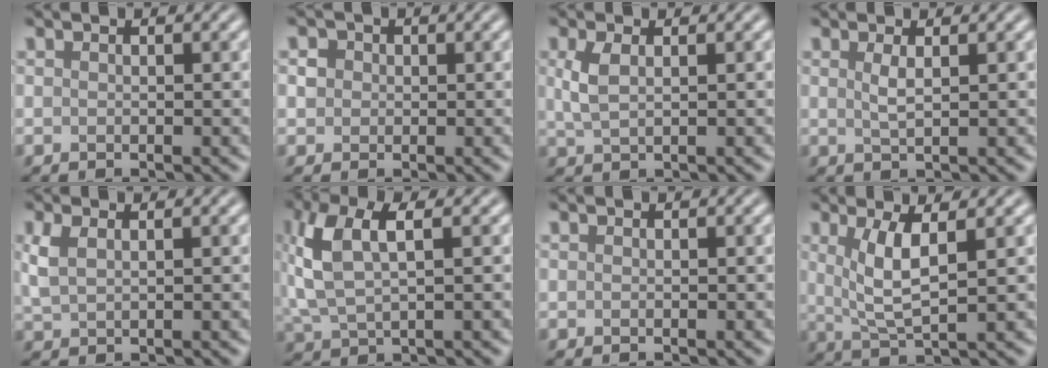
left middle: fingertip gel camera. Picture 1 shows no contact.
{"total": 1.2, "force": [0.1, 1.2, 0.3], "torque": [0.001, 0.000, 0.002]}
{"total": 2.4, "force": [0.8, 1.2, 1.9], "torque": [-0.049, 0.001, 0.018]}
{"total": 1.5, "force": [0.5, 0.4, 1.3], "torque": [-0.026, -0.001, 0.010]}
{"total": 2.3, "force": [1.0, 1.2, 1.8], "torque": [-0.047, 0.003, 0.022]}
{"total": 6.1, "force": [1.6, 2.7, 5.2], "torque": [-0.125, 0.009, 0.030]}
{"total": 0.0}
{"total": 4.2, "force": [1.3, 1.0, 3.9], "torque": [-0.083, -0.006, 0.030]}